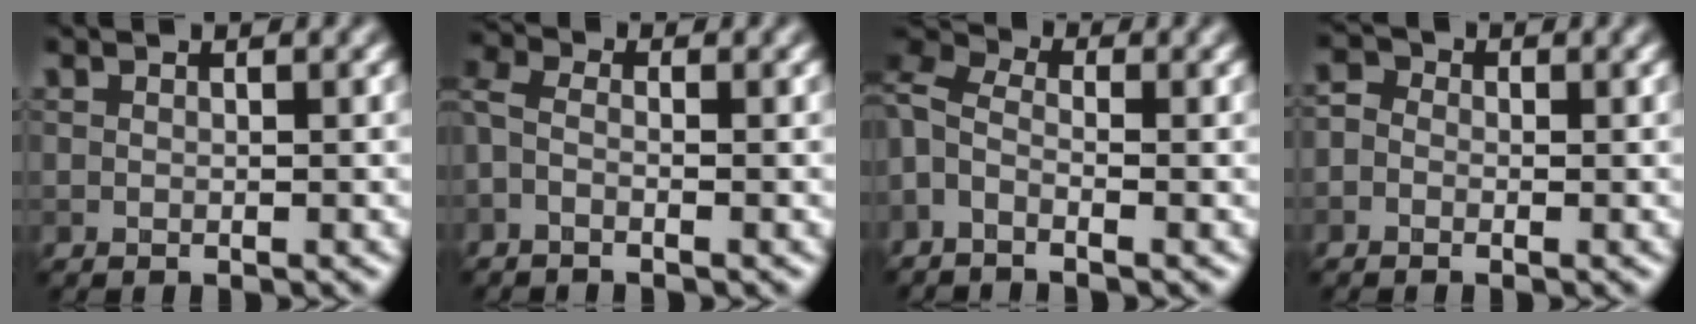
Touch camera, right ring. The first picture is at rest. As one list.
[{"total": 2.5, "force": [-0.9, 1.5, 1.7], "torque": [-0.038, 0.002, -0.028]}, {"total": 4.5, "force": [-1.3, 2.6, 3.4], "torque": [-0.078, 0.011, -0.034]}, {"total": 1.8, "force": [-0.4, 1.5, 0.8], "torque": [-0.009, 0.004, -0.024]}]